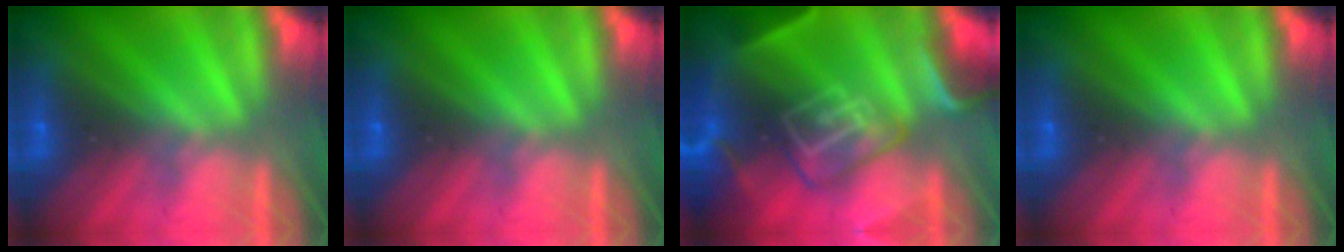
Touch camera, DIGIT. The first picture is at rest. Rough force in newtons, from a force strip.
{"total": 0.0}
{"total": 7.8}
{"total": 0.0}